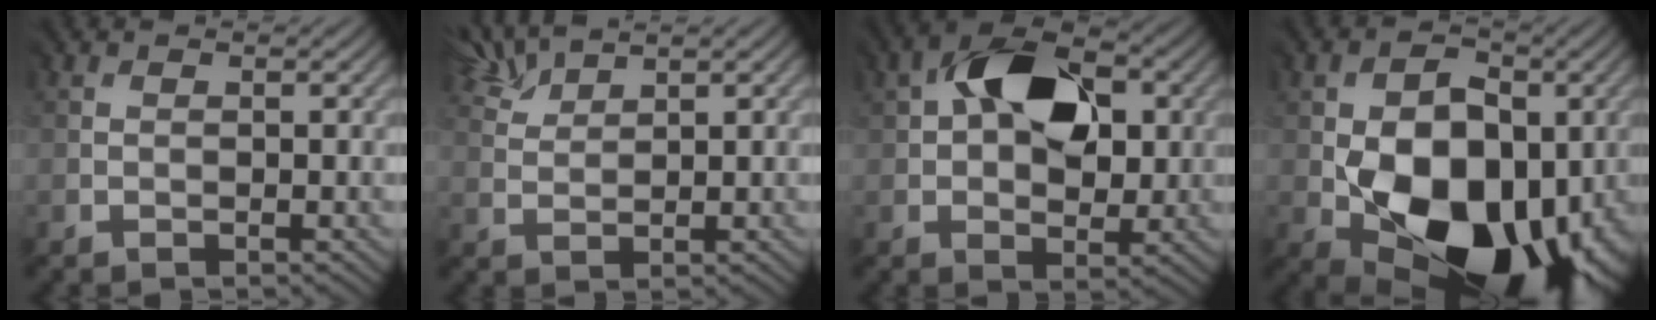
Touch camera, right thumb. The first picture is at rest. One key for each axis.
{"total": 3.7, "fx": 3.5, "fy": 0.8, "fz": 0.9, "tx": -0.032, "ty": 0.013, "tz": 0.078}
{"total": 11.7, "fx": 2.8, "fy": 7.4, "fz": 8.6, "tx": -0.146, "ty": 0.015, "tz": 0.043}
{"total": 17.0, "fx": -3.4, "fy": 11.4, "fz": 12.1, "tx": -0.159, "ty": -0.027, "tz": -0.045}